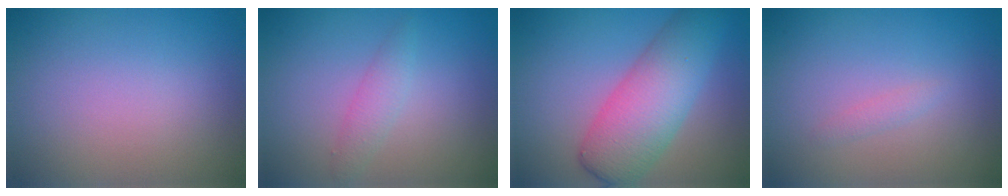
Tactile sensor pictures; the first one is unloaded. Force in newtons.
{"total": 1.7, "press": 1.7, "slide": 0.1}
{"total": 7.6, "press": 7.6, "slide": 0.2}
{"total": 0.7, "press": 0.7, "slide": 0.0}